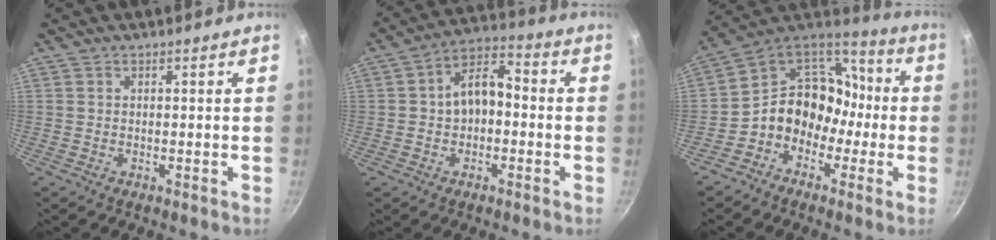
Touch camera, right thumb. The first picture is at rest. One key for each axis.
{"total": 9.2, "fx": -0.6, "fy": 6.2, "fz": 6.8, "tx": -0.080, "ty": 0.041, "tz": -0.021}
{"total": 14.7, "fx": -3.6, "fy": 12.3, "fz": 7.1, "tx": -0.054, "ty": 0.072, "tz": -0.078}